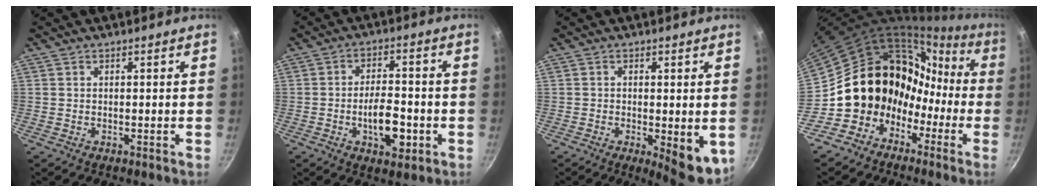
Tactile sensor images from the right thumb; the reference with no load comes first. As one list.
[{"total": 9.1, "force": [-2.7, 4.4, 7.5], "torque": [-0.103, 0.018, -0.043]}, {"total": 7.8, "force": [-1.3, 3.0, 7.1], "torque": [-0.077, -0.004, -0.010]}, {"total": 15.0, "force": [-2.9, 13.6, 5.7], "torque": [-0.036, 0.067, -0.052]}]